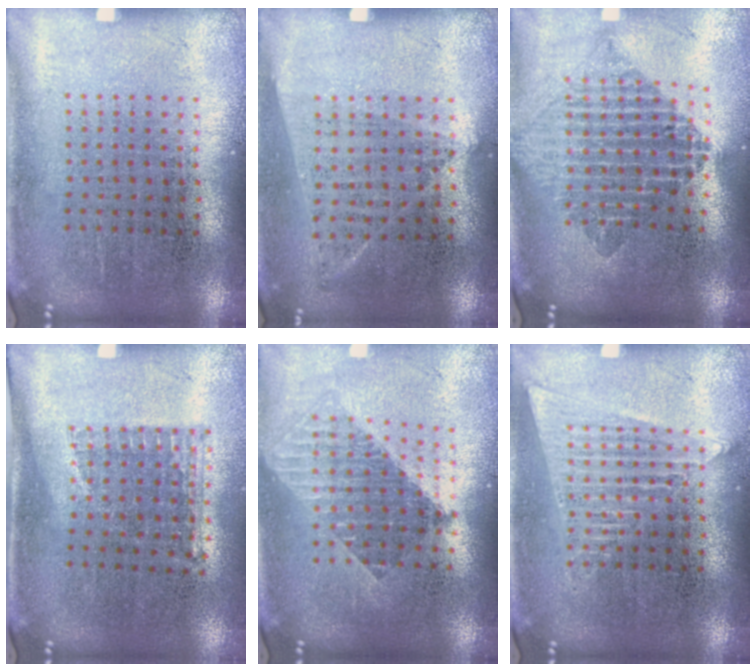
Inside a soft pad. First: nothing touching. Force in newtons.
{"total": 1.0, "press": 0.9, "slide": 0.5}
{"total": 2.1, "press": 1.7, "slide": 1.2}
{"total": 1.0, "press": 0.8, "slide": 0.6}
{"total": 1.7, "press": 1.4, "slide": 1.0}
{"total": 1.9, "press": 1.9, "slide": 0.2}